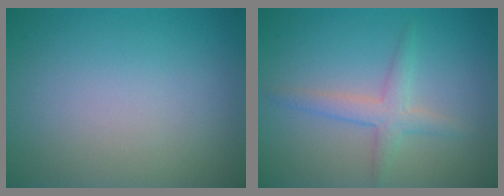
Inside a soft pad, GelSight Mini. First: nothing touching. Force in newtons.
{"total": 2.5, "press": 2.5, "slide": 0.0}